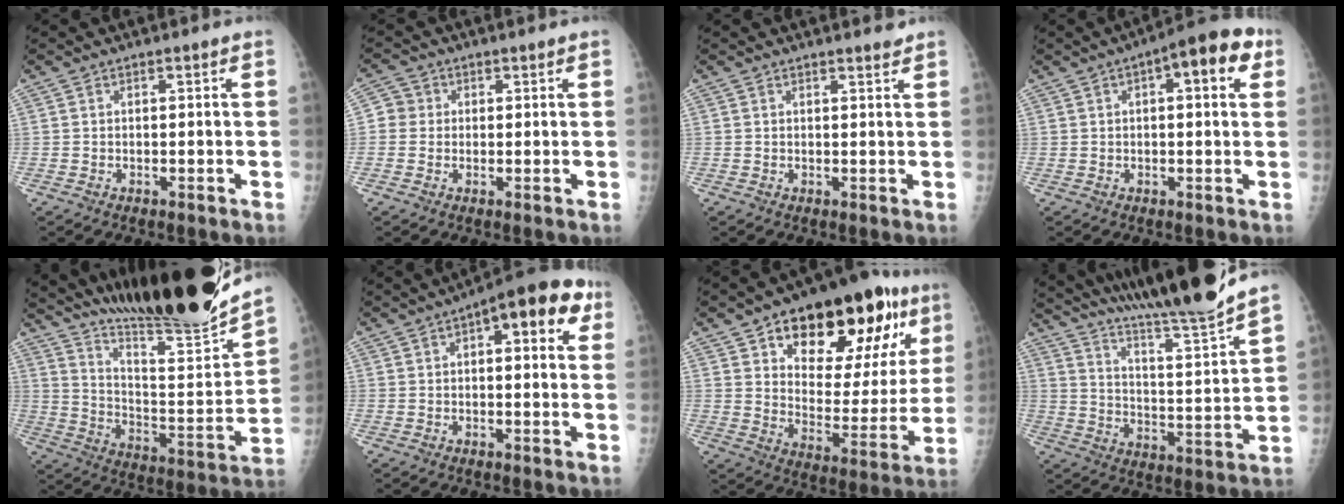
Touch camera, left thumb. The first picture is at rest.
{"total": 3.2, "force": [0.4, 3.1, 0.7], "torque": [0.009, 0.005, -0.001]}
{"total": 1.3, "force": [1.3, 0.1, 0.3], "torque": [0.002, -0.011, 0.018]}
{"total": 10.3, "force": [3.6, 4.0, 8.8], "torque": [-0.097, 0.021, 0.038]}
{"total": 25.5, "force": [22.4, 1.0, 12.2], "torque": [-0.172, -0.146, 0.350]}
{"total": 13.1, "force": [5.0, 5.6, 10.7], "torque": [-0.105, 0.016, 0.055]}
{"total": 28.0, "force": [13.8, 13.3, 20.4], "torque": [-0.249, -0.021, 0.210]}
{"total": 20.8, "force": [18.2, -0.9, 9.9], "torque": [-0.147, -0.116, 0.284]}